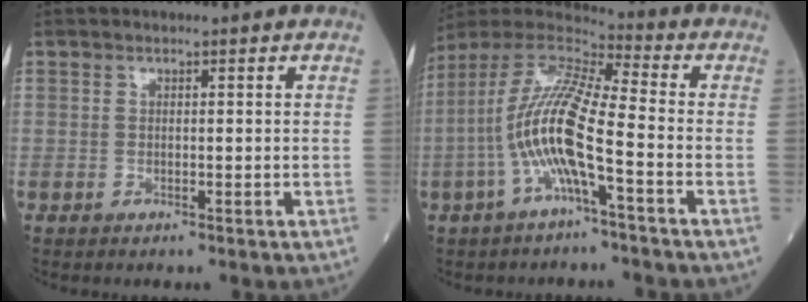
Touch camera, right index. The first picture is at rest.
{"total": 13.4, "force": [-3.6, 1.3, 12.8], "torque": [-0.269, 0.009, -0.079]}